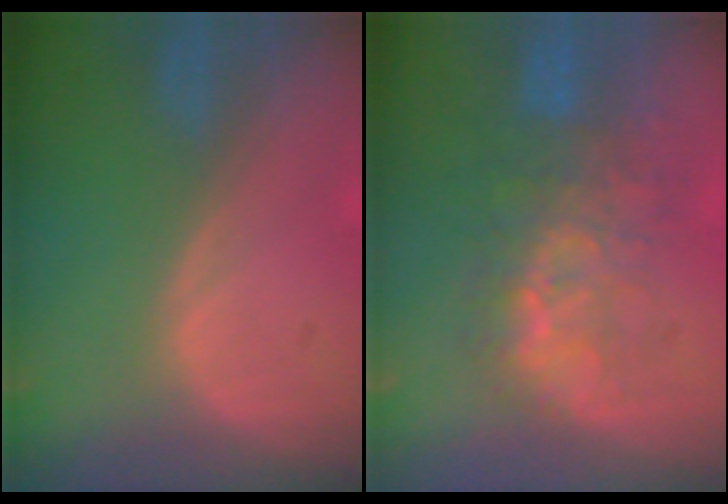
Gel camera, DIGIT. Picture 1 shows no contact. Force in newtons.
{"total": 9.4, "press": 8.7, "slide": 3.4}